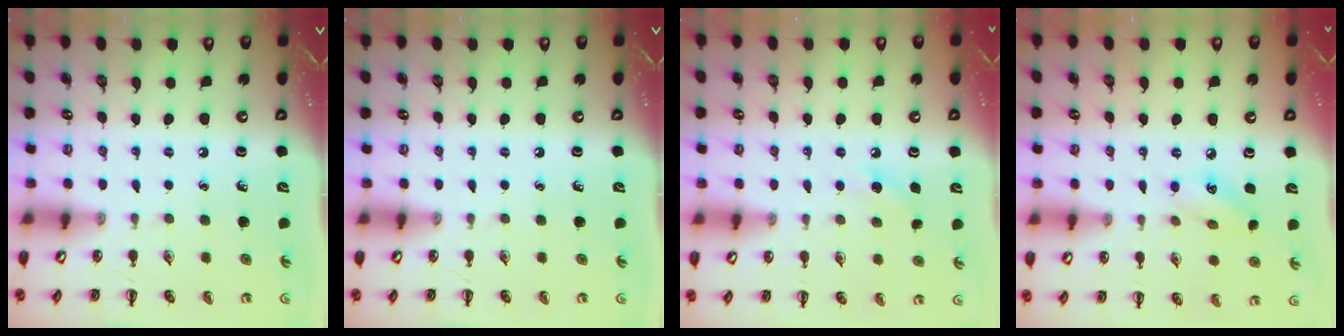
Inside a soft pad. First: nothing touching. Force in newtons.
{"total": 0.0}
{"total": 4.4, "press": 4.2, "slide": 1.2}
{"total": 5.8, "press": 5.7, "slide": 1.2}